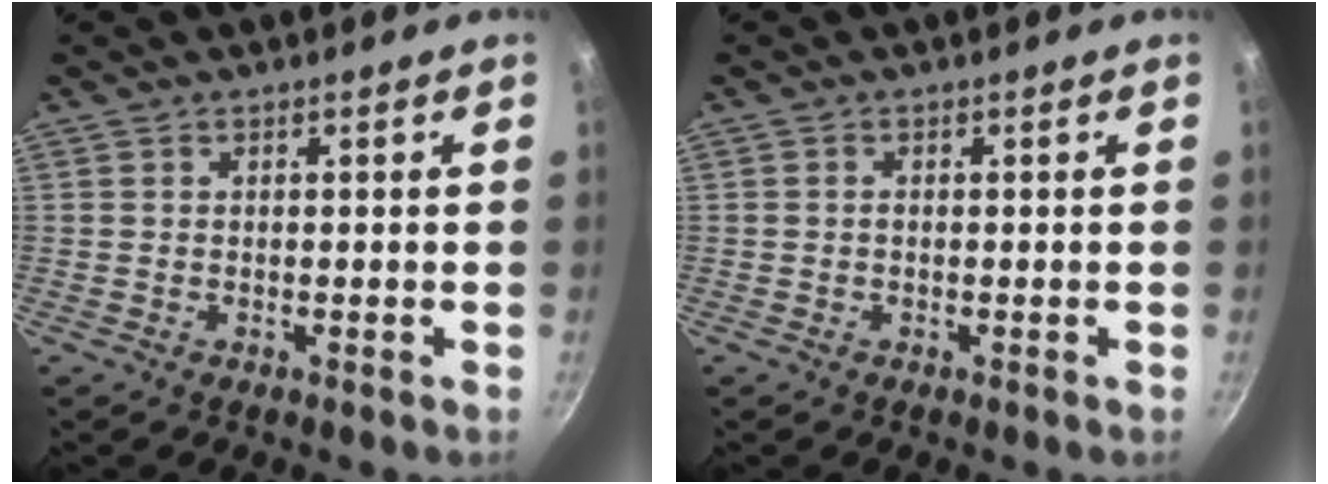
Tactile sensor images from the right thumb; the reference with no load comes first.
{"total": 0.5, "force": [-0.1, 0.4, 0.4], "torque": [-0.006, 0.004, -0.003]}